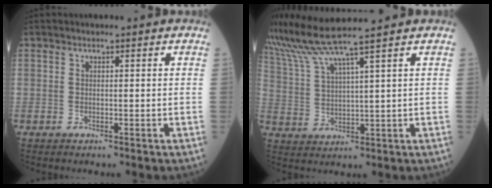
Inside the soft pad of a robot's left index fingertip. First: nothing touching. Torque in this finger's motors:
{"motor_torque": [0.88, -1.20, 0.17, 0.21]}